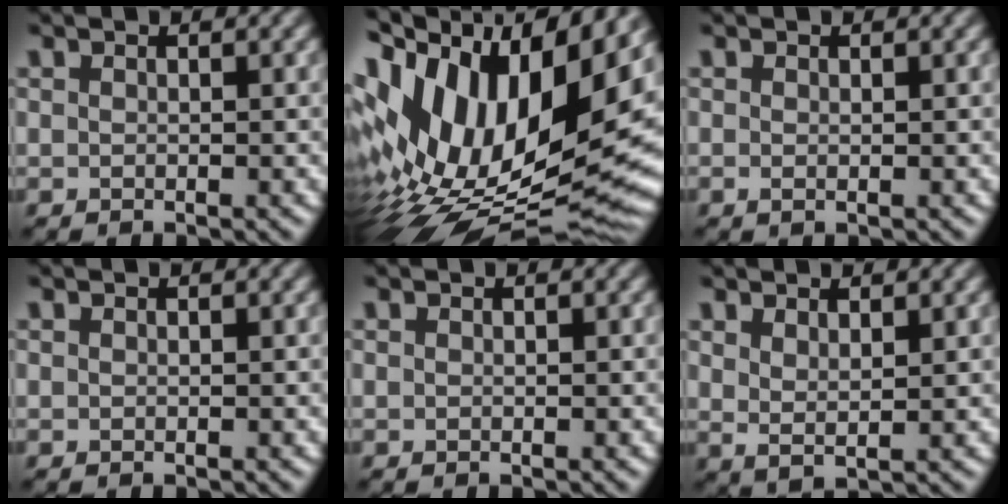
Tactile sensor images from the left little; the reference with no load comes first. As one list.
[{"total": 17.9, "force": [2.9, 9.4, 15.0], "torque": [-0.260, 0.020, 0.044]}, {"total": 0.0}, {"total": 0.0}, {"total": 0.0}, {"total": 1.7, "force": [1.1, 0.5, 1.2], "torque": [-0.025, -0.004, 0.023]}]